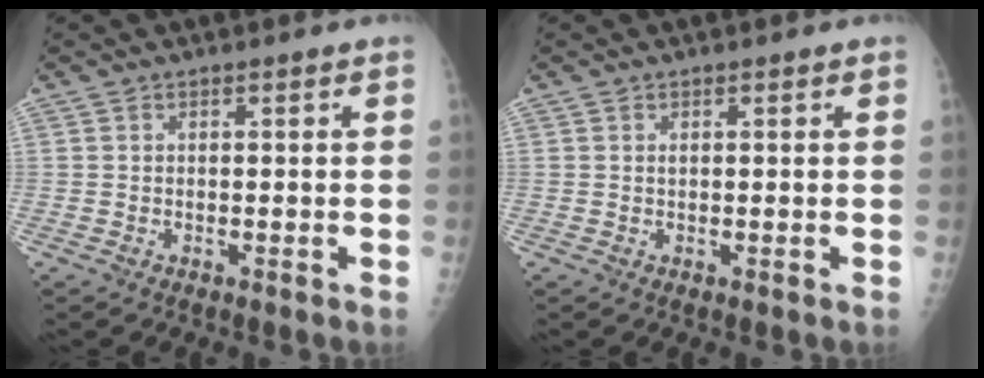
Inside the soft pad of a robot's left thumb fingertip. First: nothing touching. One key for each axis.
{"total": 0.7, "fx": 0.3, "fy": 0.5, "fz": 0.4, "tx": -0.004, "ty": -0.001, "tz": 0.004}